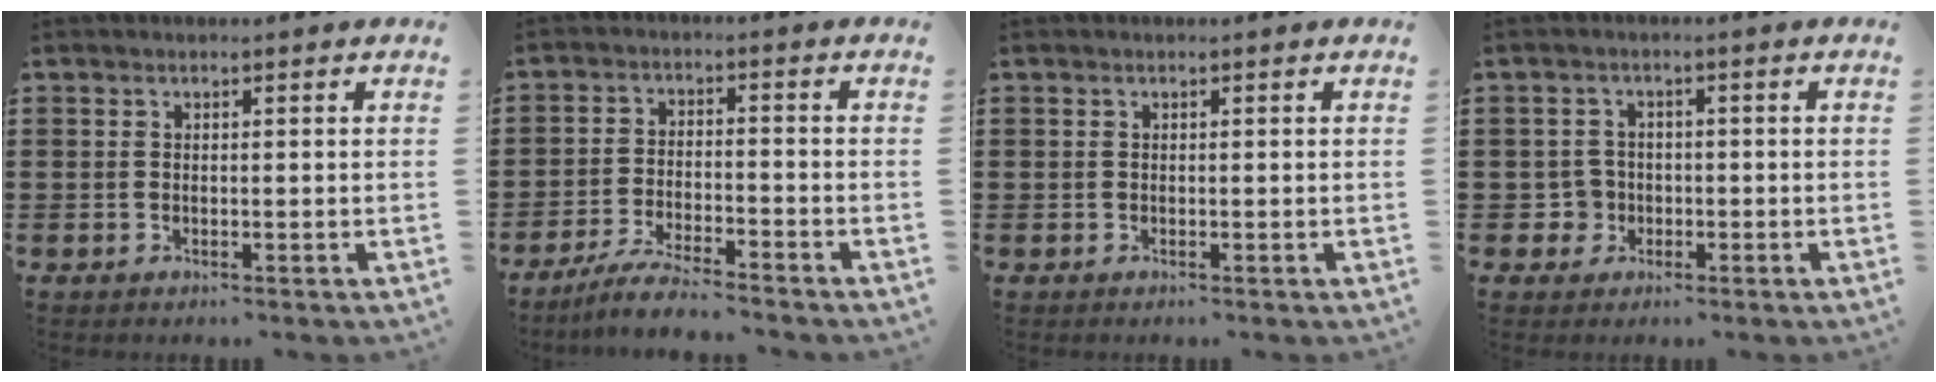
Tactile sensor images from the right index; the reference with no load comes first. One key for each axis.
{"total": 5.2, "fx": -4.8, "fy": -0.2, "fz": 1.8, "tx": -0.044, "ty": -0.010, "tz": -0.095}
{"total": 0.0}
{"total": 3.3, "fx": -0.9, "fy": 3.1, "fz": 0.7, "tx": -0.026, "ty": 0.005, "tz": -0.021}